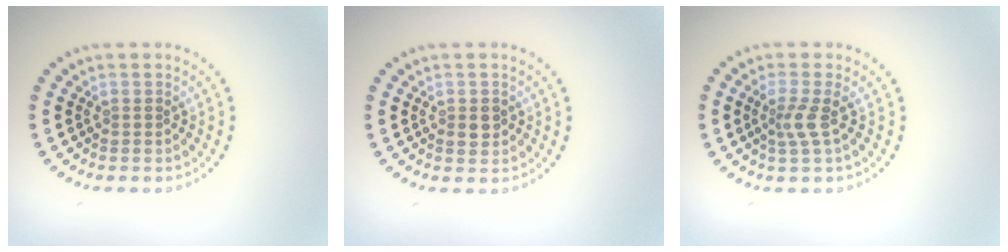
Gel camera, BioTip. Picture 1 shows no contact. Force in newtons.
{"total": 1.4, "press": 1.4, "slide": 0.1}
{"total": 2.0, "press": 1.3, "slide": 1.5}